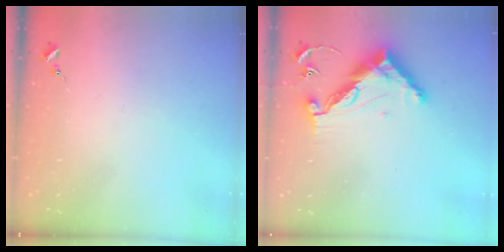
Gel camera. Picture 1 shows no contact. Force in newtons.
{"total": 12.8, "press": 12.8, "slide": 0.5}